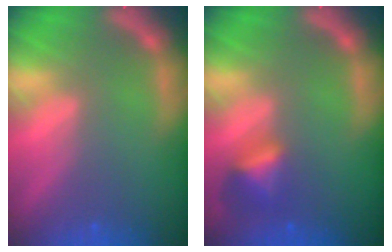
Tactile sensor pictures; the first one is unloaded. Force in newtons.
{"total": 2.9}